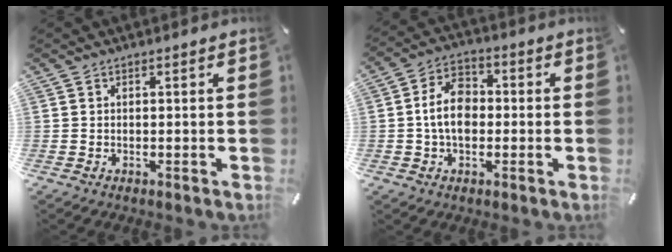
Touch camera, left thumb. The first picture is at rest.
{"total": 9.1, "force": [-0.7, 6.3, 6.6], "torque": [-0.123, 0.009, -0.015]}